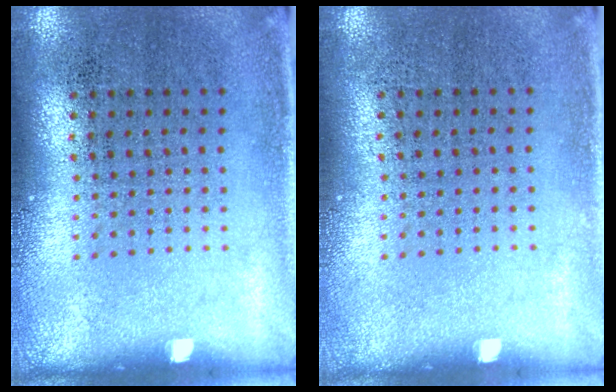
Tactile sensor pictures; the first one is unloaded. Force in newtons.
{"total": 0.0}